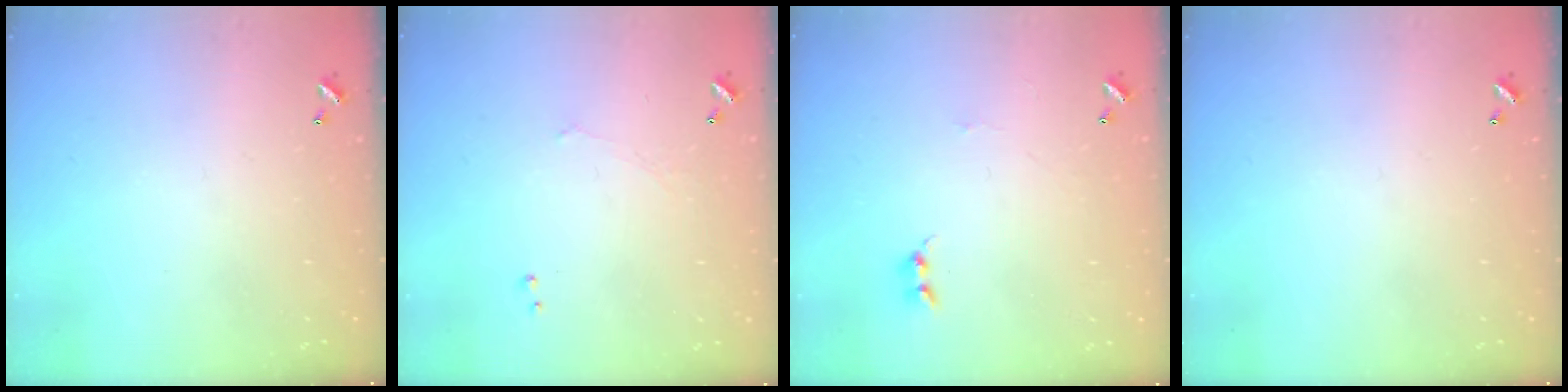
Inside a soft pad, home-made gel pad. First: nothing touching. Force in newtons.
{"total": 0.9, "press": 0.7, "slide": 0.5}
{"total": 0.0}
{"total": 0.0}